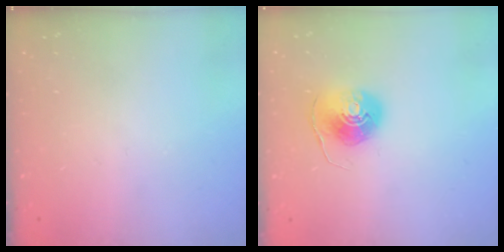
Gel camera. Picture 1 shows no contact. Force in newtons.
{"total": 8.5, "press": 8.4, "slide": 0.3}